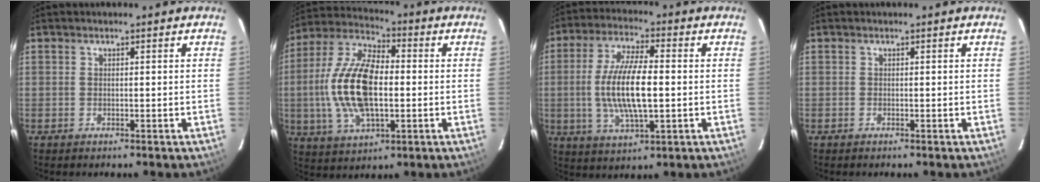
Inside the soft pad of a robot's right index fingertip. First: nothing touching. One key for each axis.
{"total": 17.5, "fx": -1.1, "fy": 8.2, "fz": 15.4, "tx": -0.319, "ty": 0.008, "tz": -0.021}
{"total": 13.1, "fx": -0.9, "fy": 4.0, "fz": 12.4, "tx": -0.248, "ty": -0.002, "tz": -0.014}
{"total": 0.0}